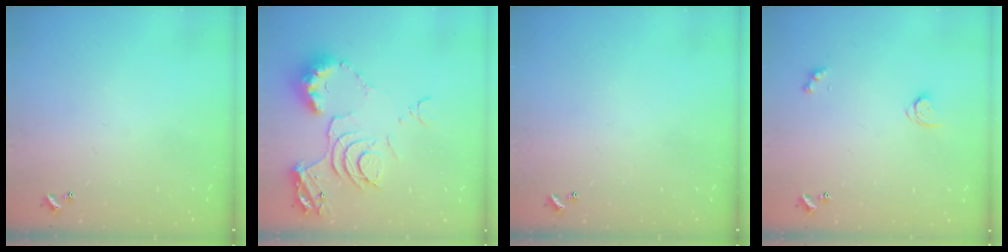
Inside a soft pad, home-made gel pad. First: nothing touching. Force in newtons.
{"total": 12.5, "press": 12.4, "slide": 1.6}
{"total": 0.0}
{"total": 2.1, "press": 2.1, "slide": 0.3}